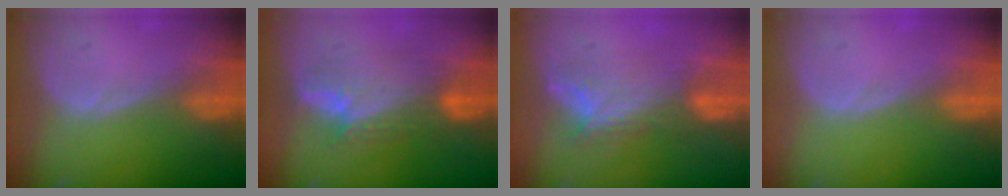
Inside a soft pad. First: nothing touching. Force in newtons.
{"total": 7.7, "press": 7.6, "slide": 0.7}
{"total": 7.0, "press": 6.8, "slide": 1.9}
{"total": 0.0}